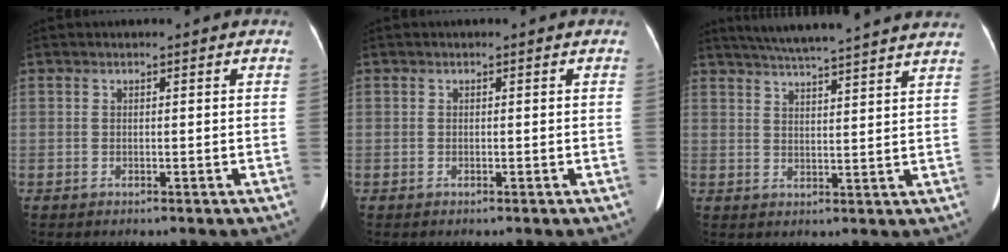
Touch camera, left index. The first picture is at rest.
{"total": 0.0}
{"total": 19.7, "force": [17.8, -0.1, 8.4], "torque": [-0.137, 0.005, 0.230]}